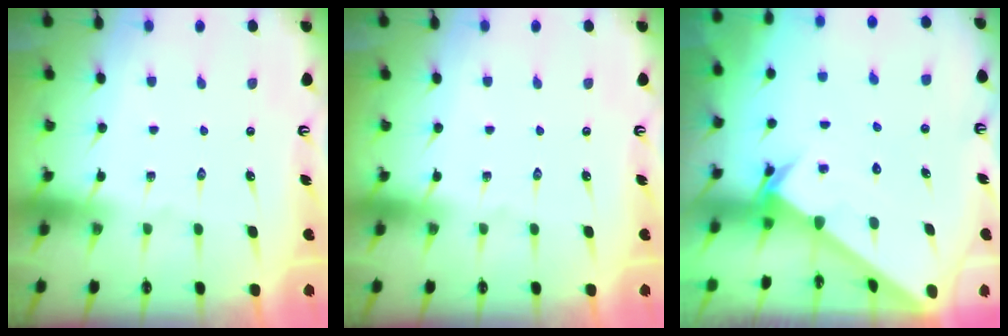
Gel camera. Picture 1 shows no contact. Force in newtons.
{"total": 0.0}
{"total": 2.9, "press": 2.9, "slide": 0.1}